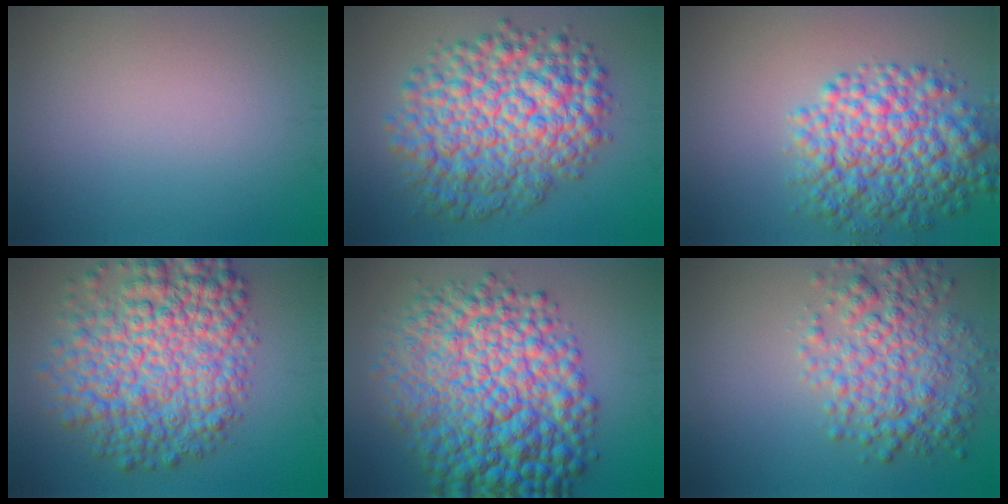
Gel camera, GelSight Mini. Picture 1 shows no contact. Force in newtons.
{"total": 9.9, "press": 9.9, "slide": 0.2}
{"total": 7.3, "press": 7.3, "slide": 0.1}
{"total": 10.2, "press": 10.2, "slide": 0.2}
{"total": 13.2, "press": 13.2, "slide": 0.2}
{"total": 5.7, "press": 5.7, "slide": 0.2}